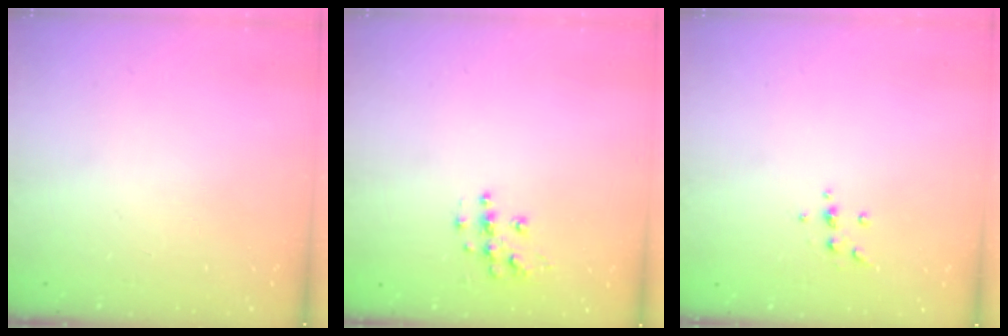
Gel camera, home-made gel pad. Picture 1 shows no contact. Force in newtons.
{"total": 6.3, "press": 6.3, "slide": 0.3}
{"total": 3.8, "press": 3.6, "slide": 1.2}